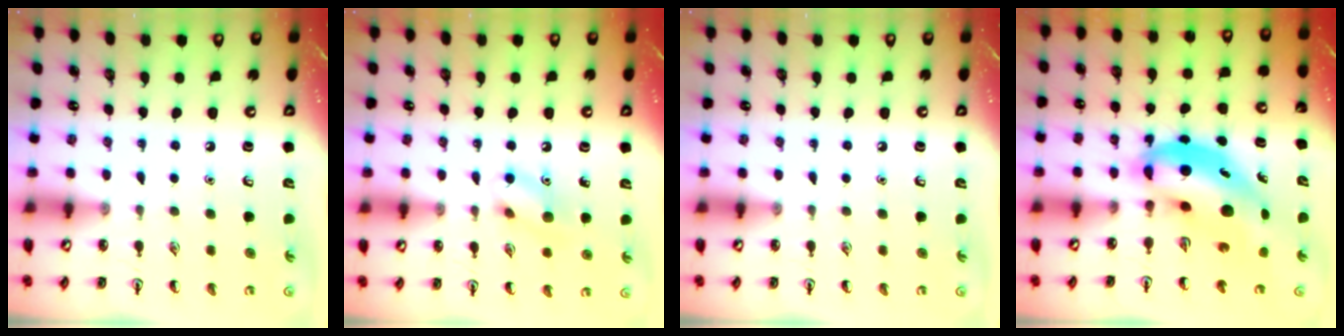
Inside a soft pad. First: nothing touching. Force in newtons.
{"total": 9.0, "press": 8.9, "slide": 0.6}
{"total": 0.0}
{"total": 9.6, "press": 9.2, "slide": 2.7}